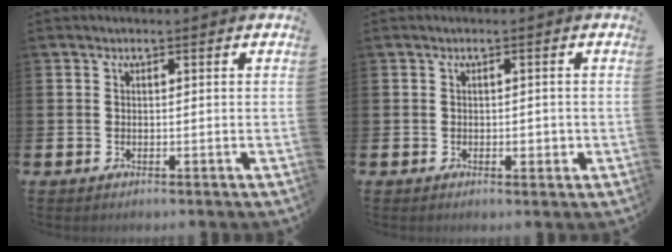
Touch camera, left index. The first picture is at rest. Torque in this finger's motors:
{"motor_torque": [-0.09, -0.07, 0.00, 0.00]}